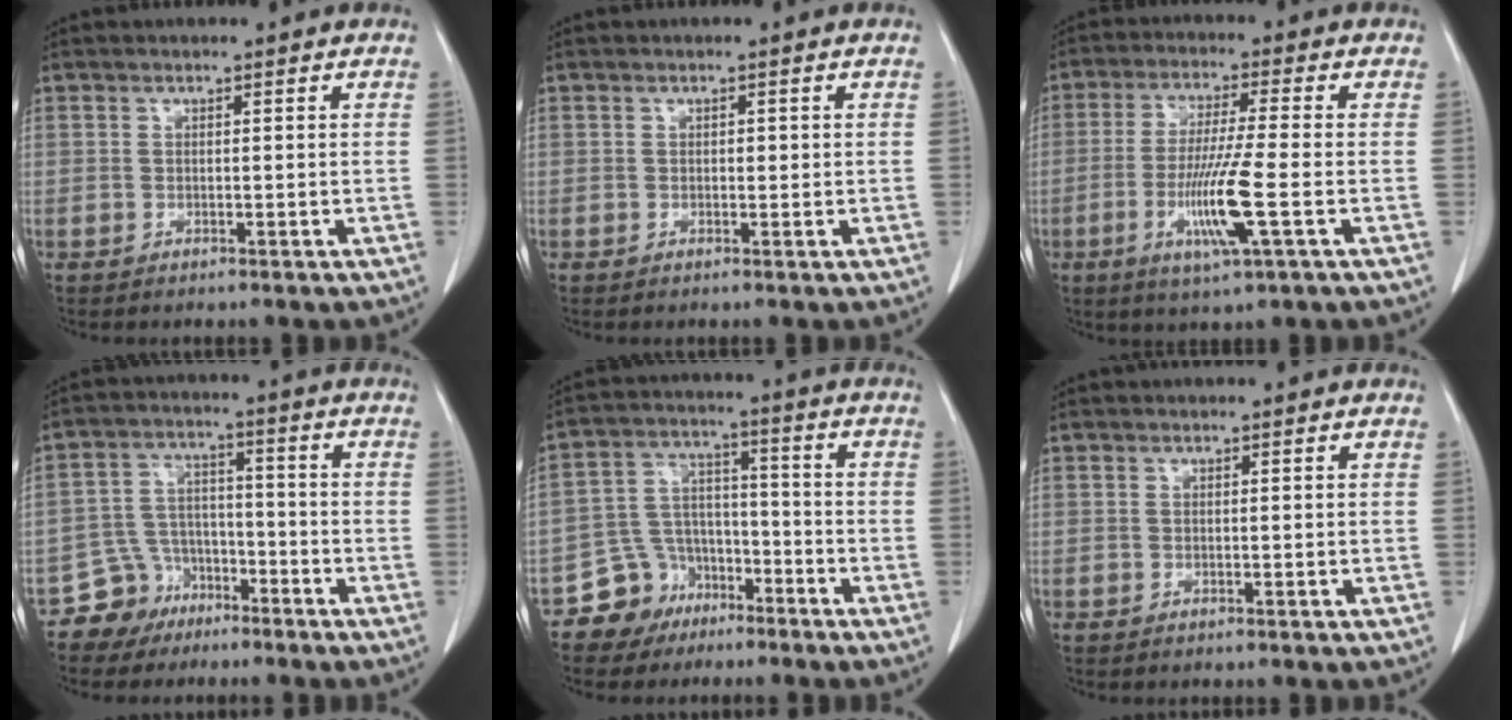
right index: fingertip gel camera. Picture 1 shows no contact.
{"total": 0.7, "force": [0.1, 0.5, 0.5], "torque": [-0.006, 0.001, 0.000]}
{"total": 10.2, "force": [-3.0, -0.3, 9.8], "torque": [-0.193, -0.018, -0.057]}
{"total": 6.7, "force": [-4.7, 4.8, 0.0], "torque": [0.009, 0.016, -0.085]}
{"total": 8.3, "force": [-5.5, 6.2, 0.7], "torque": [-0.009, 0.030, -0.094]}
{"total": 0.0}